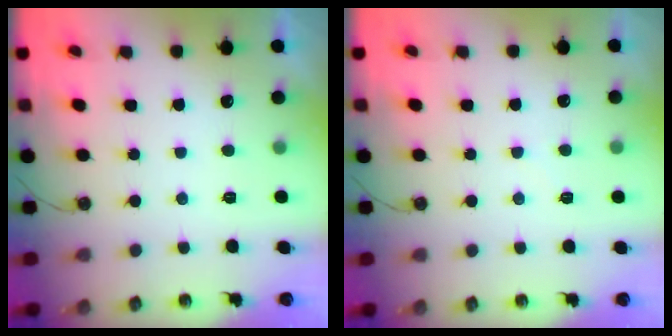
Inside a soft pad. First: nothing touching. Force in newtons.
{"total": 5.2, "press": 5.2, "slide": 0.7}